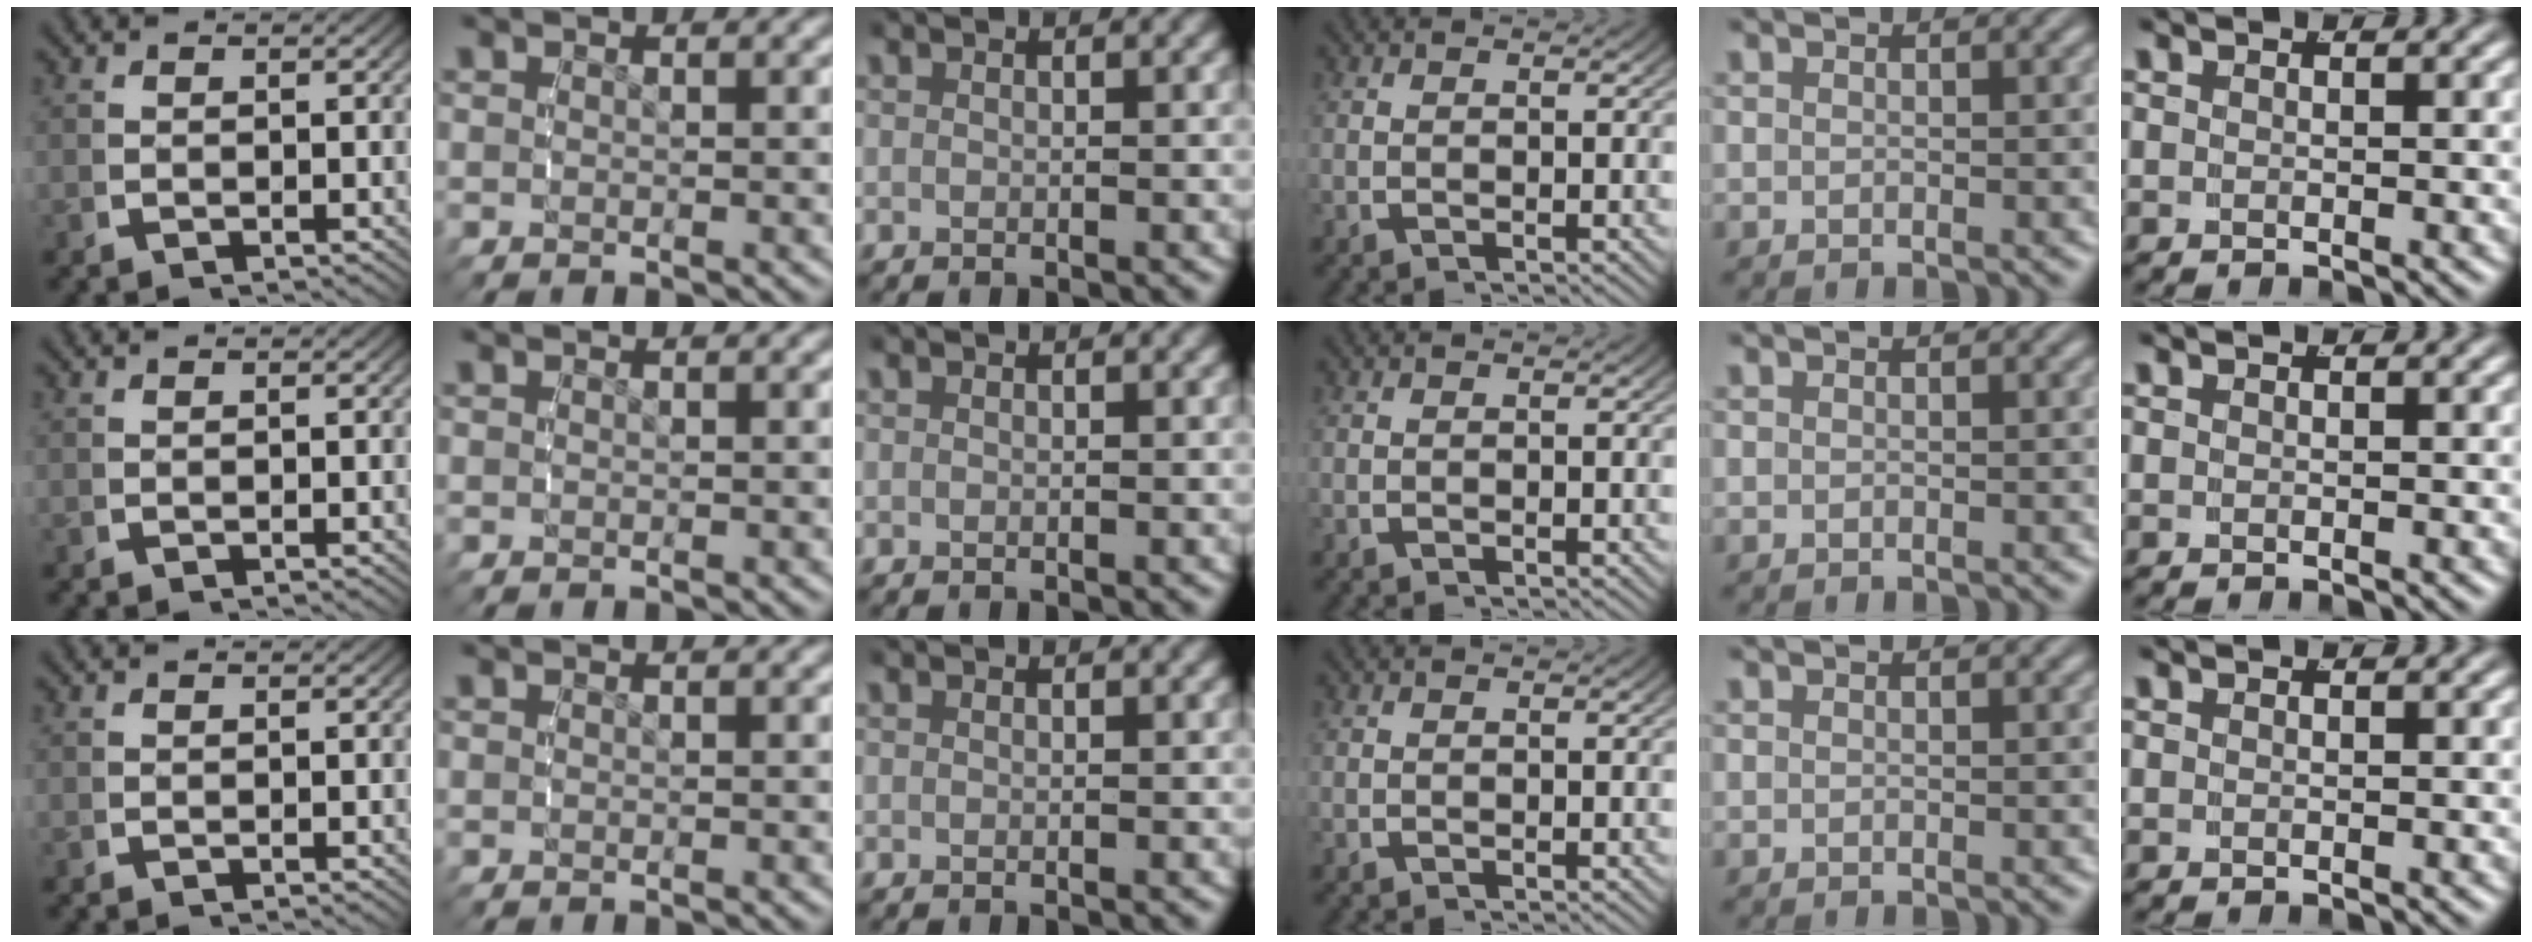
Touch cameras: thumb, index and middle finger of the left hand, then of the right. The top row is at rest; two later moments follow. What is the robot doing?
{"motion": "reach", "object": "jar lid"}